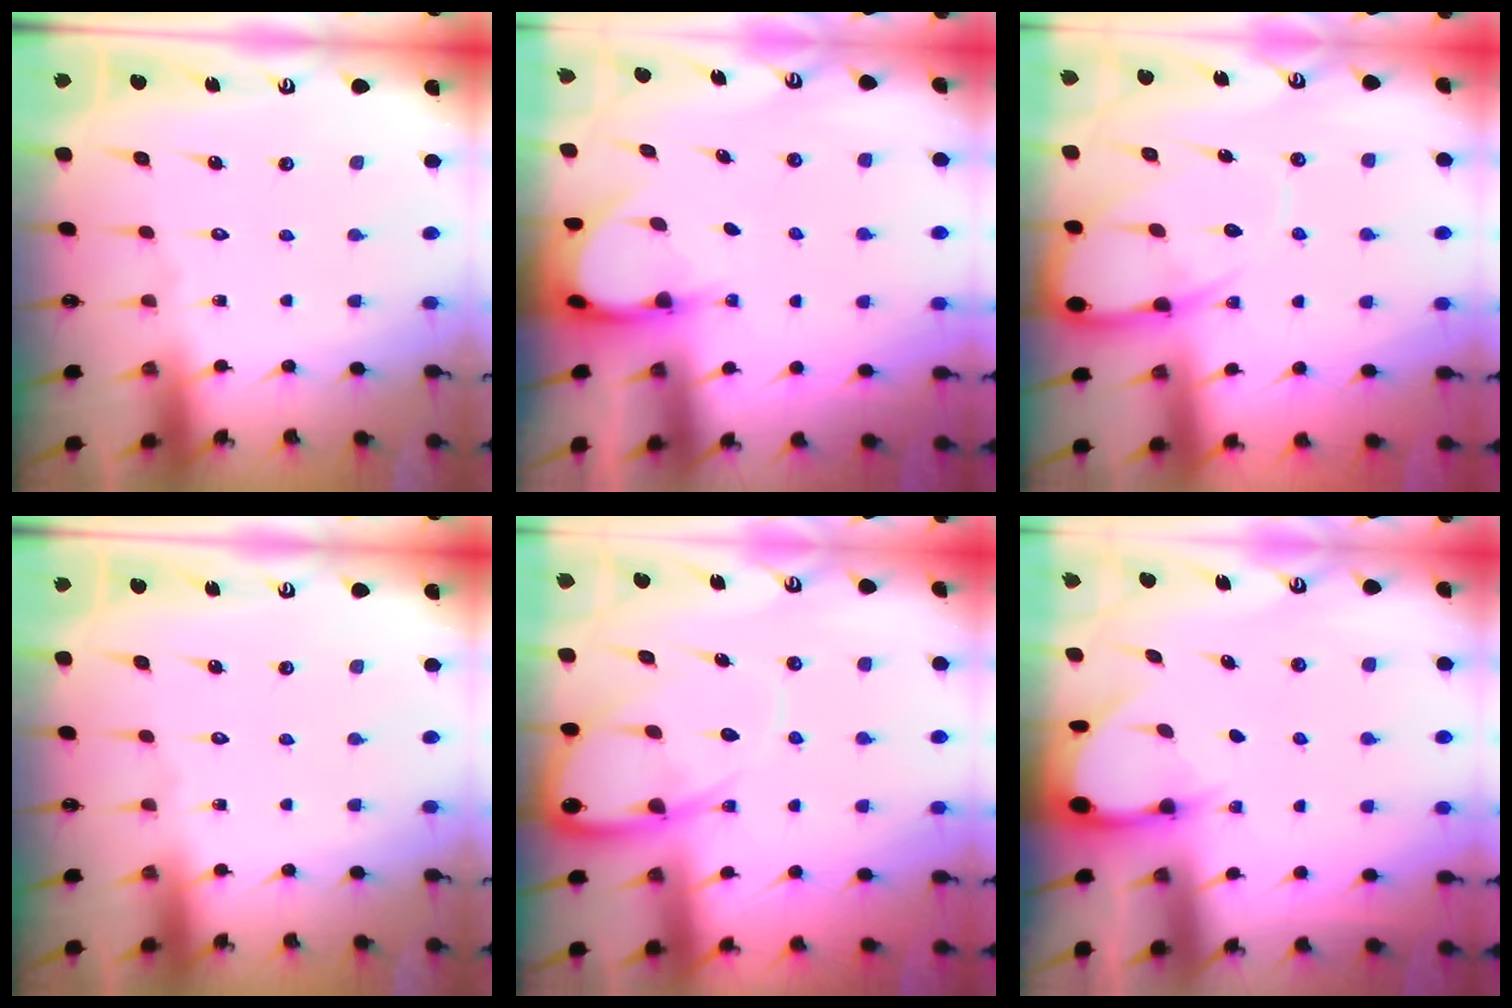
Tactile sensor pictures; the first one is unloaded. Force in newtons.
{"total": 3.7, "press": 3.7, "slide": 0.4}
{"total": 10.3, "press": 10.2, "slide": 1.2}
{"total": 0.0}
{"total": 10.5, "press": 10.4, "slide": 1.1}
{"total": 3.1, "press": 3.1, "slide": 0.2}